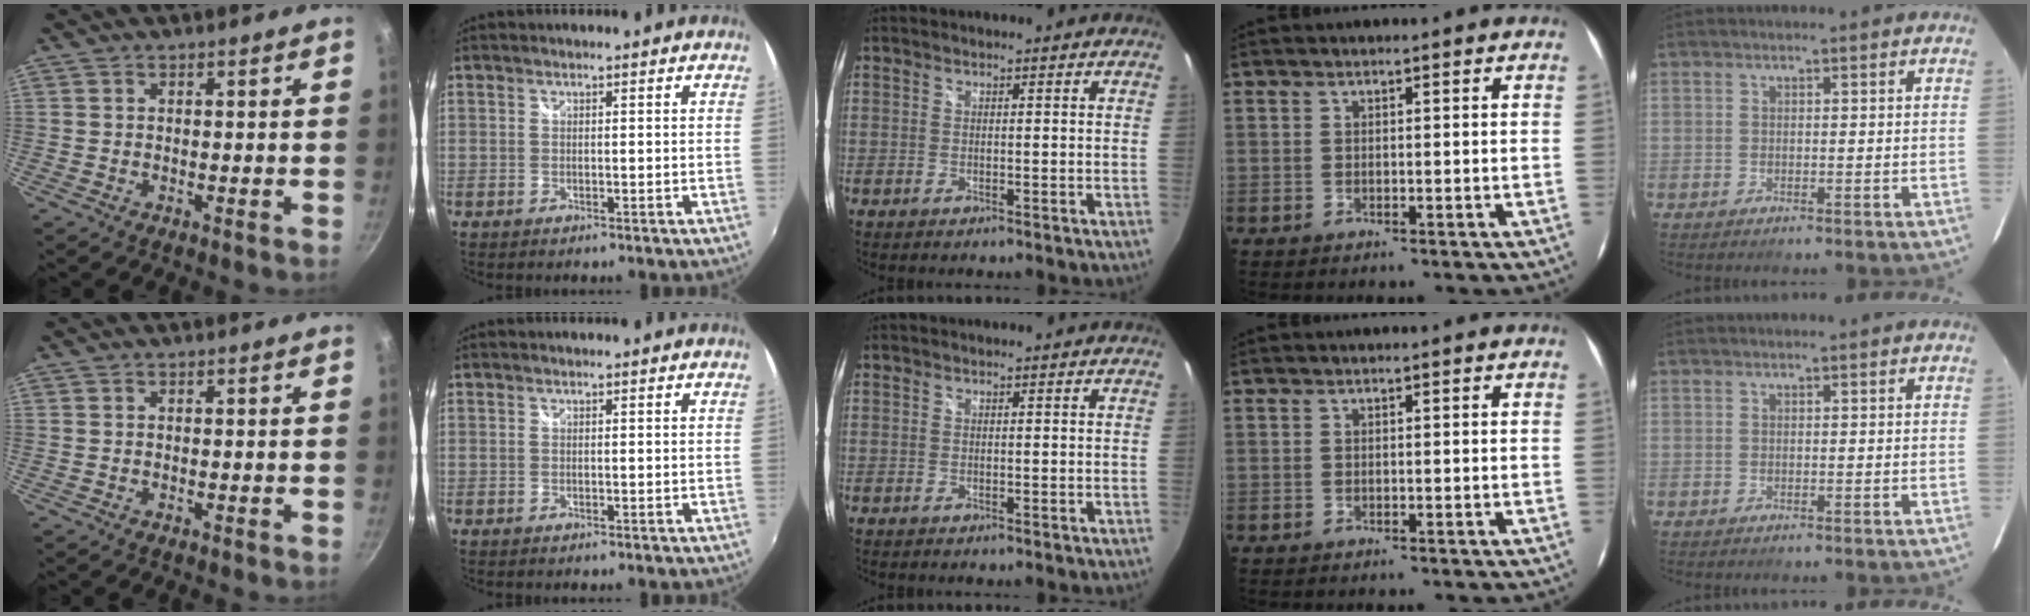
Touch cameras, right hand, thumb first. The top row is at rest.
{}